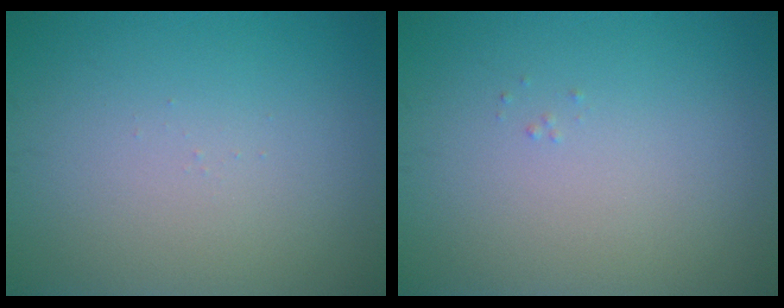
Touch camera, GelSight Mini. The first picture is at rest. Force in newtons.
{"total": 0.0}